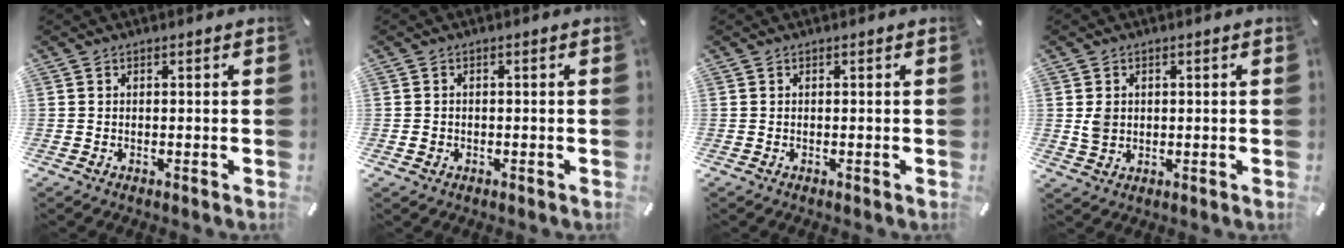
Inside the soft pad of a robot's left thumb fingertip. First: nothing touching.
{"total": 1.5, "force": [-0.4, 1.3, 0.7], "torque": [-0.014, 0.004, -0.010]}
{"total": 0.0}
{"total": 3.5, "force": [0.5, 3.1, 1.6], "torque": [-0.024, 0.002, 0.009]}